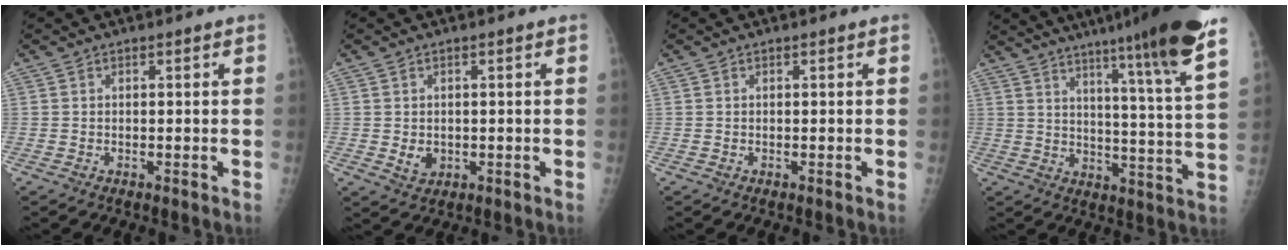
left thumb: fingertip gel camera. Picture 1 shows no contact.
{"total": 2.9, "force": [0.1, 2.3, 1.7], "torque": [-0.018, -0.004, 0.010]}
{"total": 0.5, "force": [0.3, 0.2, 0.3], "torque": [-0.003, -0.001, 0.004]}
{"total": 22.7, "force": [16.4, -0.1, 15.6], "torque": [-0.215, -0.086, 0.224]}